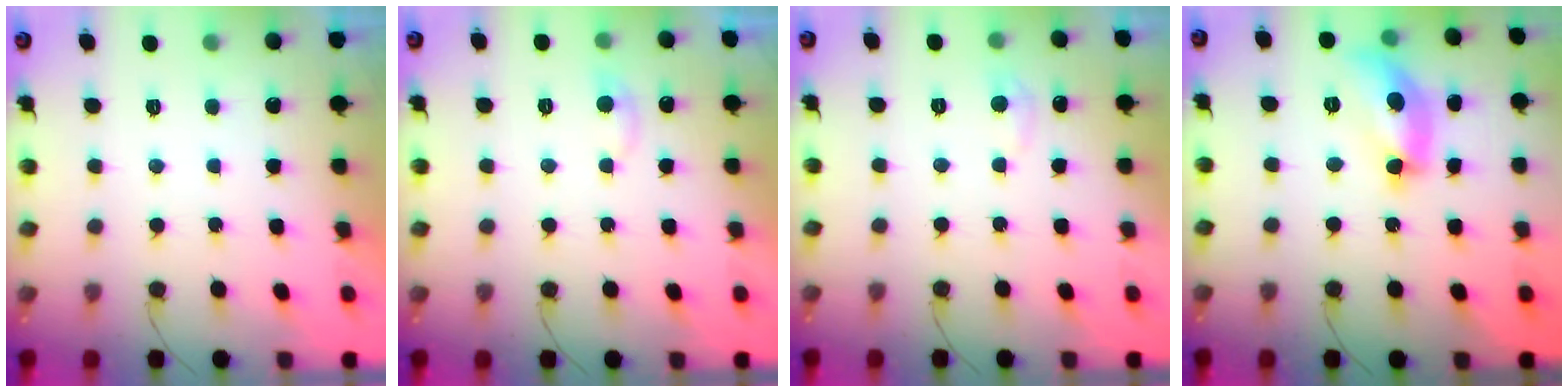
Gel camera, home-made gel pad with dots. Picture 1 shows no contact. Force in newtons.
{"total": 4.7, "press": 4.7, "slide": 0.6}
{"total": 5.3, "press": 5.2, "slide": 0.8}
{"total": 15.7, "press": 15.7, "slide": 0.7}